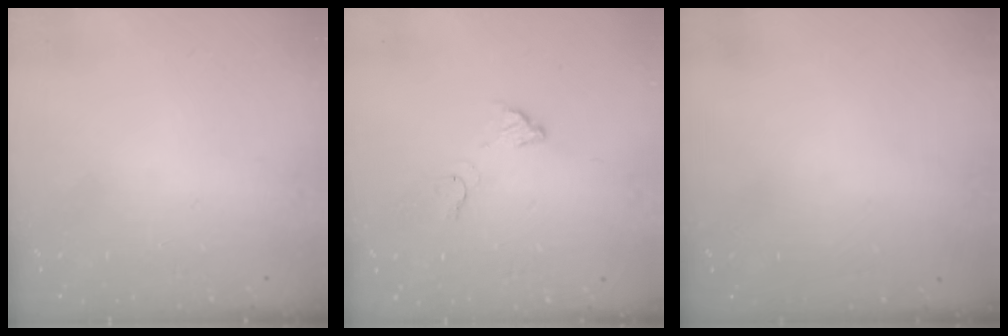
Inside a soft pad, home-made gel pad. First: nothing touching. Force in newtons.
{"total": 4.7, "press": 4.6, "slide": 0.3}
{"total": 3.0, "press": 3.0, "slide": 0.1}